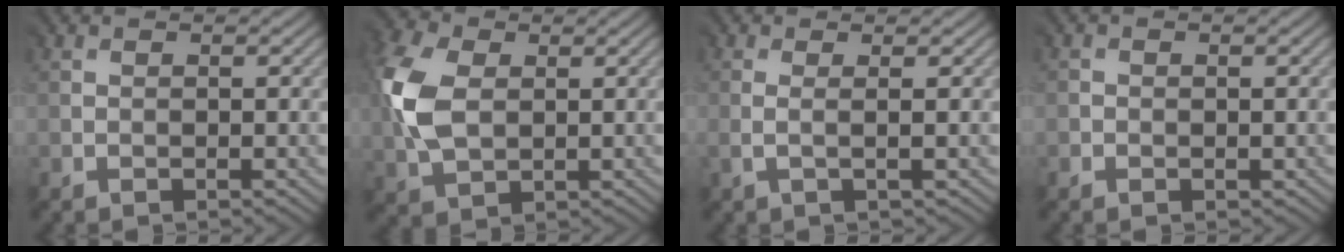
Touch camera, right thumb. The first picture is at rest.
{"total": 7.9, "force": [1.3, 5.8, 5.3], "torque": [-0.182, 0.010, 0.023]}
{"total": 1.2, "force": [0.1, -1.2, 0.0], "torque": [-0.016, 0.005, 0.000]}
{"total": 1.1, "force": [-0.3, 0.2, -1.0], "torque": [0.018, -0.003, -0.005]}